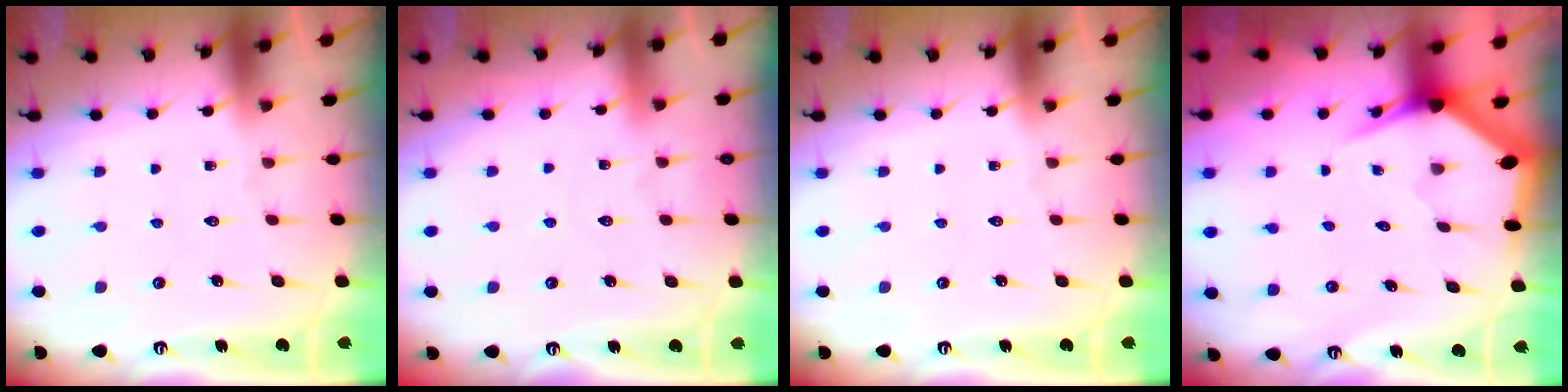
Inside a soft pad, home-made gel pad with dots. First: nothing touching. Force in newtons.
{"total": 2.7, "press": 2.7, "slide": 0.3}
{"total": 0.0}
{"total": 3.8, "press": 3.8, "slide": 0.2}